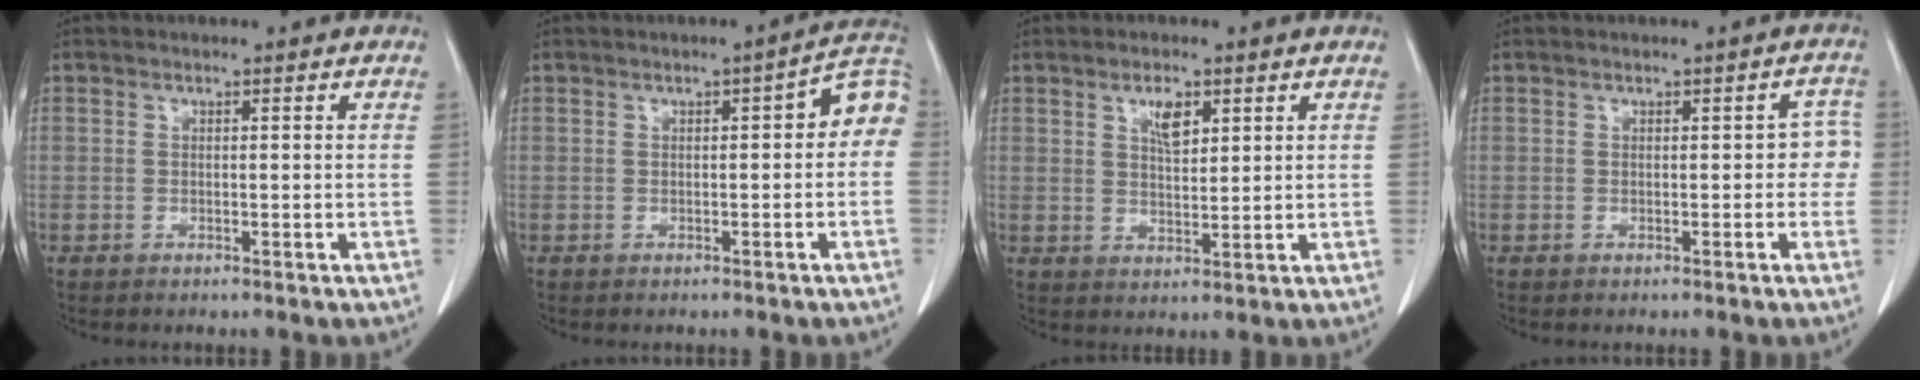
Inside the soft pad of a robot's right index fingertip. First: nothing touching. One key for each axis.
{"total": 5.3, "fx": 0.2, "fy": 1.7, "fz": 5.0, "tx": -0.053, "ty": 0.025, "tz": -0.003}
{"total": 3.8, "fx": 2.0, "fy": 1.5, "fz": 2.9, "tx": -0.053, "ty": -0.001, "tz": 0.037}
{"total": 2.6, "fx": -0.1, "fy": 1.7, "fz": 1.9, "tx": -0.003, "ty": 0.022, "tz": -0.004}